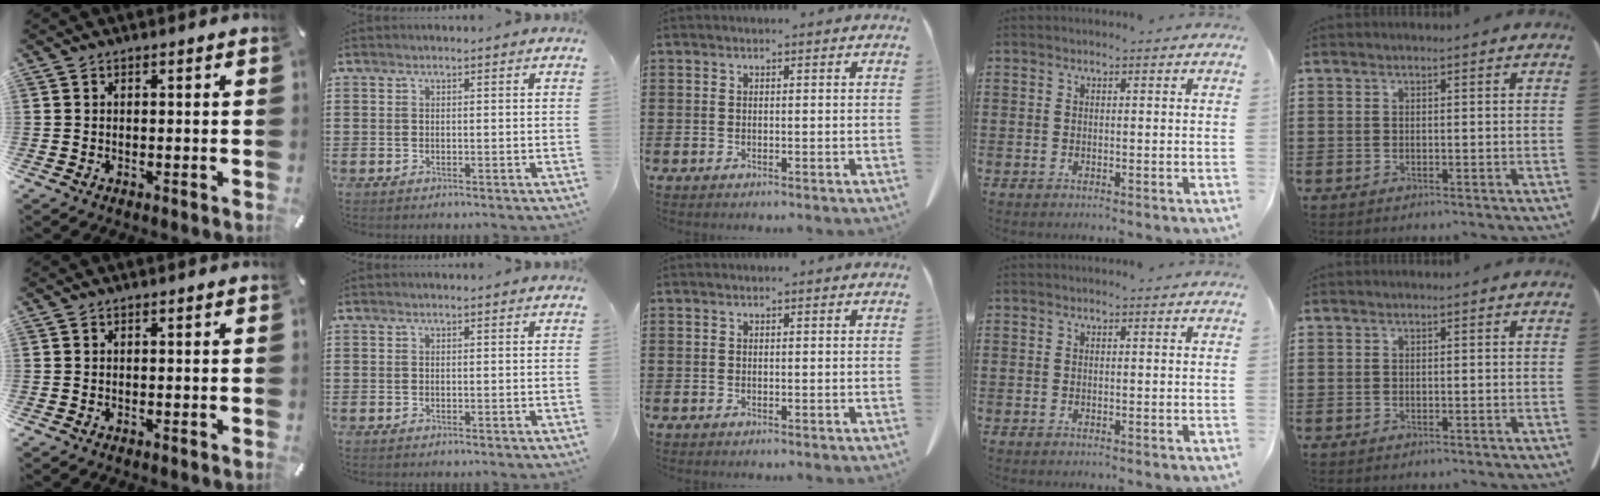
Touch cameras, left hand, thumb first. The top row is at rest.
{}